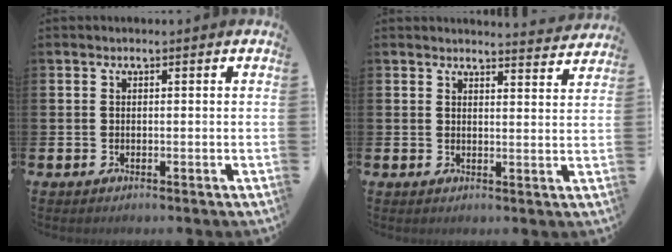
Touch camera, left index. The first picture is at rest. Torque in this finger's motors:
{"motor_torque": [0.70, -0.72, 0.04, -0.01]}